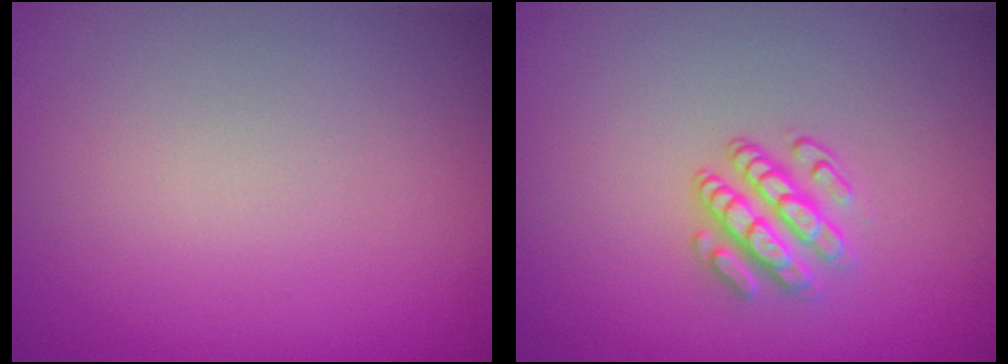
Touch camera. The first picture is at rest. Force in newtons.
{"total": 2.9, "press": 2.5, "slide": 1.5}